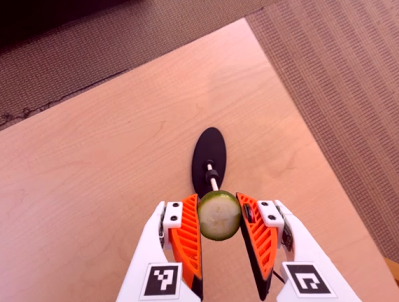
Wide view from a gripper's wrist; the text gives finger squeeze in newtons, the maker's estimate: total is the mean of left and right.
{"total": 11.3, "left": 11.7, "right": 10.9}